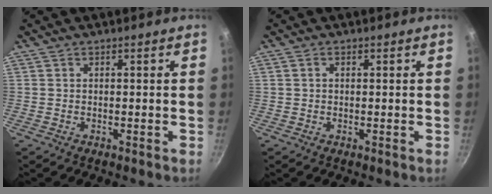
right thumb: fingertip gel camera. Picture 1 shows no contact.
{"total": 0.9, "force": [0.2, 0.7, 0.5], "torque": [-0.008, 0.005, 0.003]}